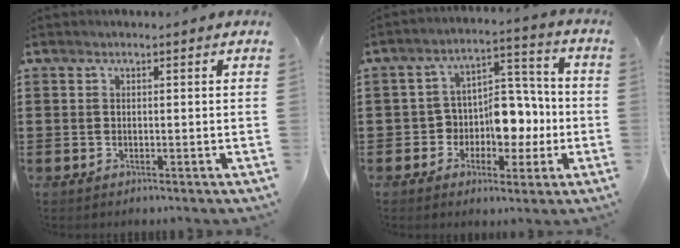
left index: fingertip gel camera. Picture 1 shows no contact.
{"total": 8.1, "force": [-1.6, 6.6, 4.4], "torque": [-0.074, 0.013, -0.027]}